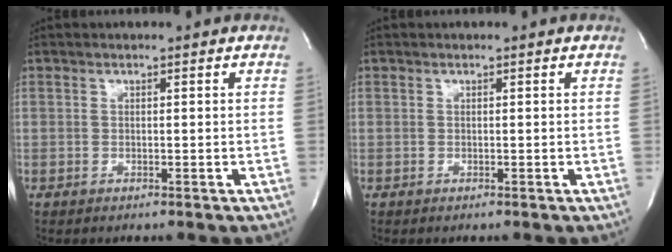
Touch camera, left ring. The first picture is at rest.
{"total": 0.0}